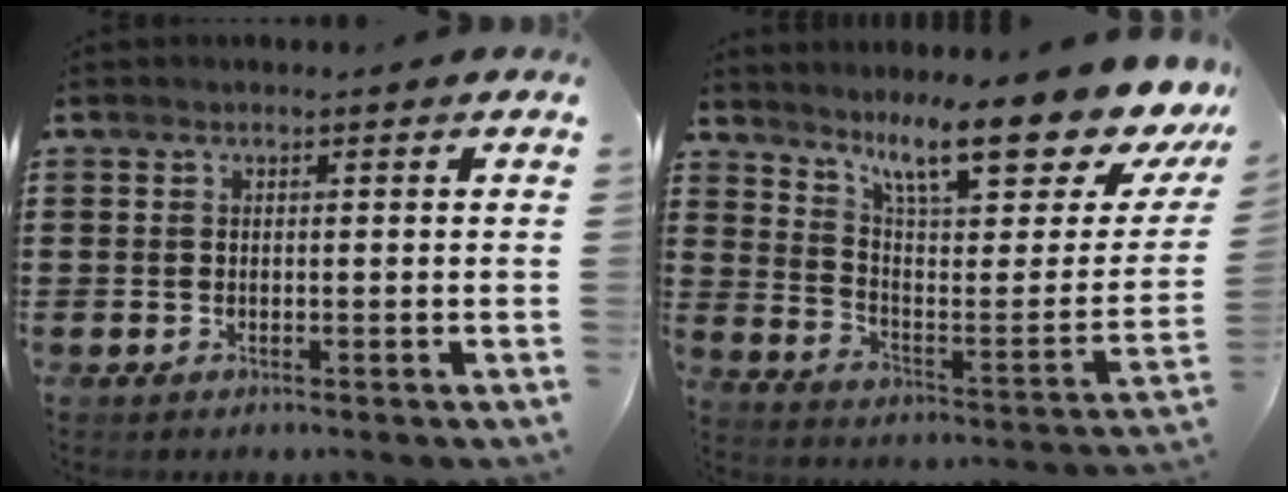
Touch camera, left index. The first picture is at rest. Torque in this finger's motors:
{"motor_torque": [2.14, 0.00, 0.46, 0.21]}